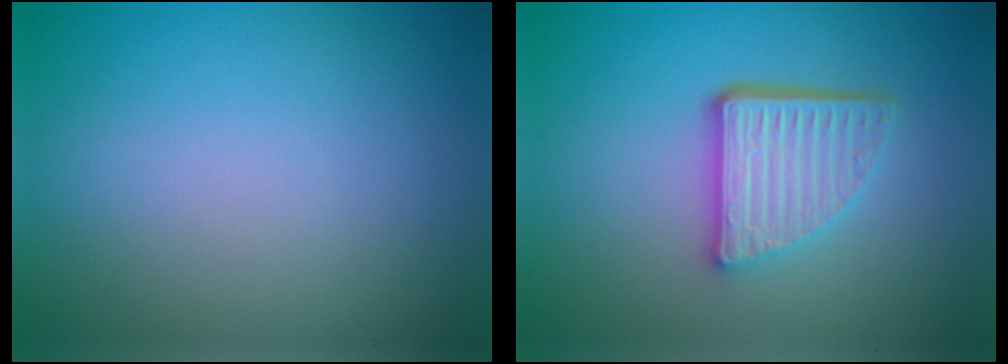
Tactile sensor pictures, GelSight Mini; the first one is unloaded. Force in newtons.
{"total": 5.0, "press": 3.6, "slide": 3.5}